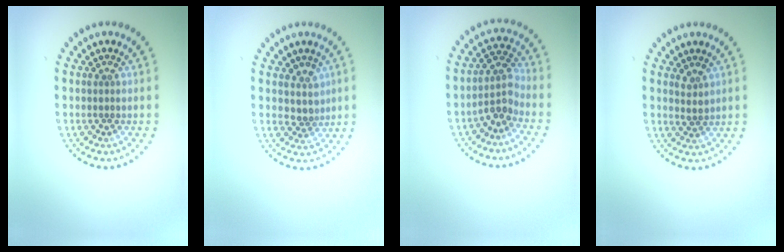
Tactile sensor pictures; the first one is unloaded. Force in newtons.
{"total": 1.9, "press": 1.6, "slide": 1.2}
{"total": 2.5, "press": 1.9, "slide": 1.6}
{"total": 1.3, "press": 1.0, "slide": 0.7}